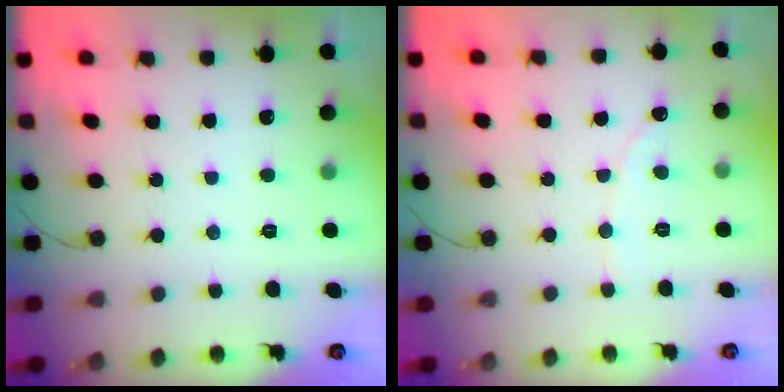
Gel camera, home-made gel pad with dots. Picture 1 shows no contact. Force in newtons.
{"total": 1.8, "press": 1.8, "slide": 0.1}